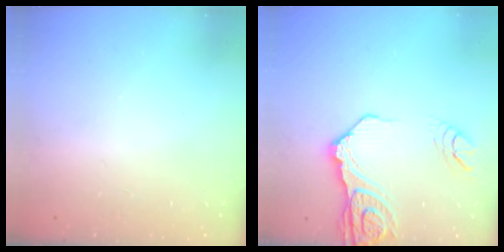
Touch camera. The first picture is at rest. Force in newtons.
{"total": 16.3, "press": 16.2, "slide": 2.0}